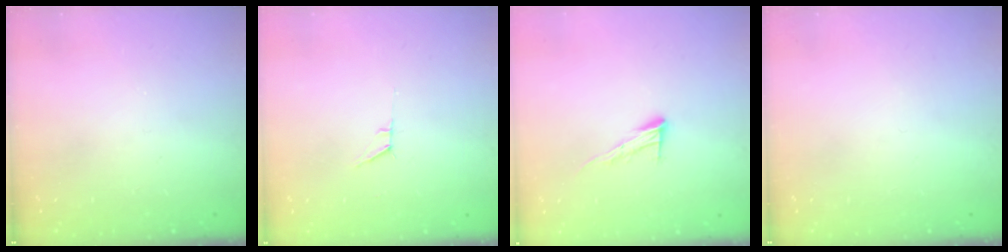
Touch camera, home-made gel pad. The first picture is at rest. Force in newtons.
{"total": 5.2, "press": 4.5, "slide": 2.5}
{"total": 8.8, "press": 8.7, "slide": 0.2}
{"total": 0.0}